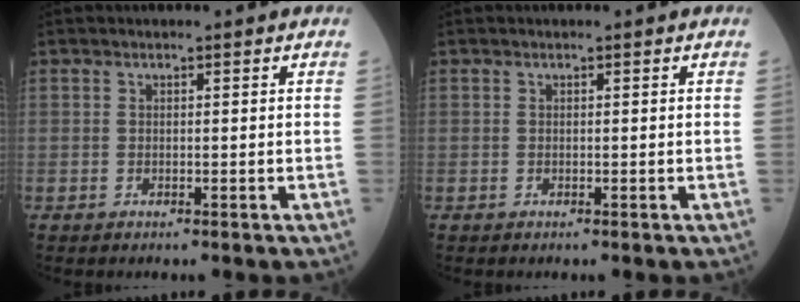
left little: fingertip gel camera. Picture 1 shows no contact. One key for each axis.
{"total": 0.0}